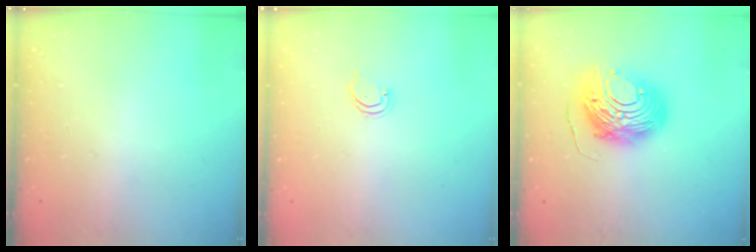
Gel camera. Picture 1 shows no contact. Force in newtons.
{"total": 1.9, "press": 1.9, "slide": 0.2}
{"total": 13.7, "press": 13.7, "slide": 1.3}